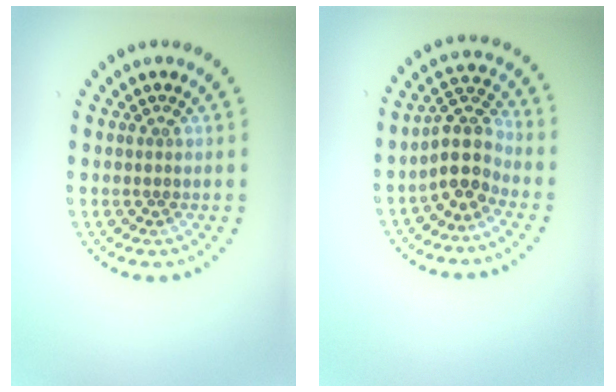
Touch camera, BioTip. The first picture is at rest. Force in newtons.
{"total": 3.8, "press": 3.0, "slide": 2.3}